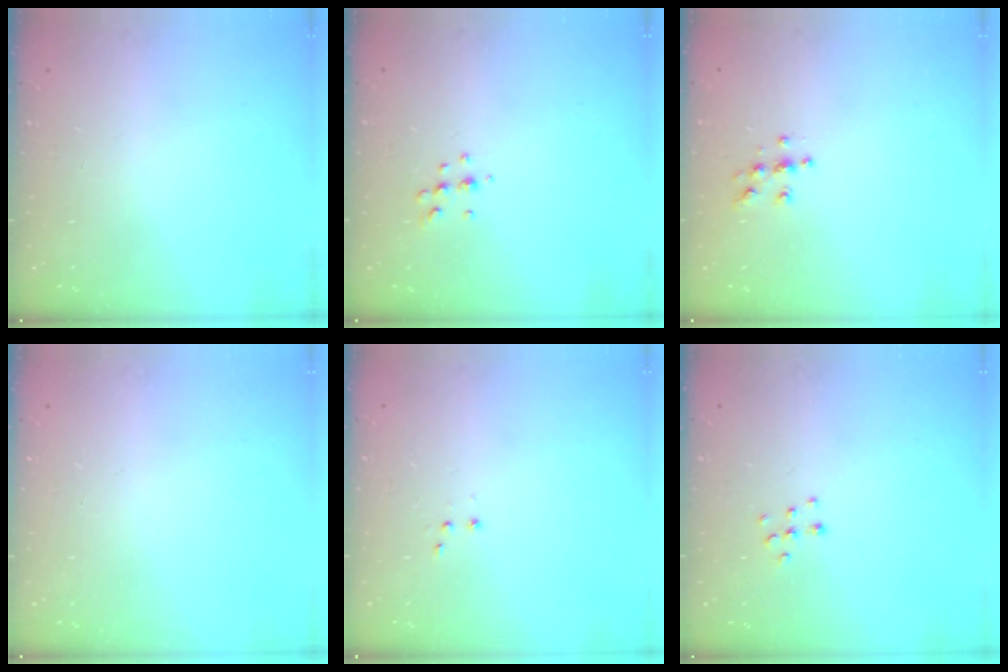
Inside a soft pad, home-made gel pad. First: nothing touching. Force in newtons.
{"total": 5.7, "press": 5.6, "slide": 1.0}
{"total": 5.4, "press": 5.4, "slide": 0.1}
{"total": 0.0}
{"total": 3.0, "press": 2.9, "slide": 0.7}
{"total": 5.8, "press": 5.8, "slide": 0.3}